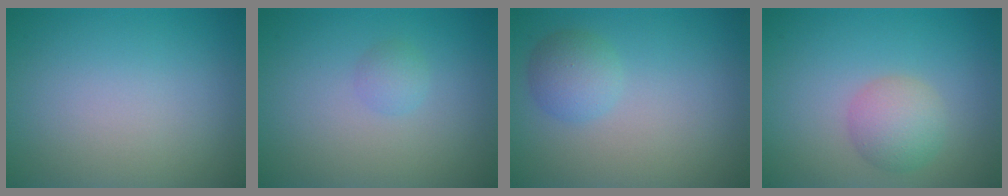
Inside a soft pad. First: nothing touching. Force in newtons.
{"total": 1.1, "press": 1.1, "slide": 0.0}
{"total": 2.3, "press": 2.3, "slide": 0.1}
{"total": 3.0, "press": 3.0, "slide": 0.0}